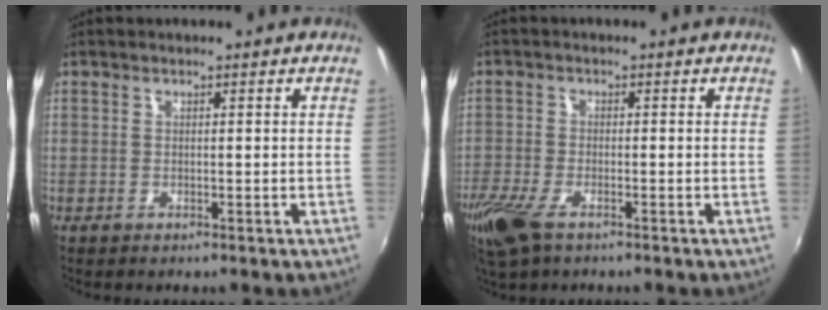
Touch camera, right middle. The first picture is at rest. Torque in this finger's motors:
{"motor_torque": [0.90, -0.85, 0.31, 0.08]}